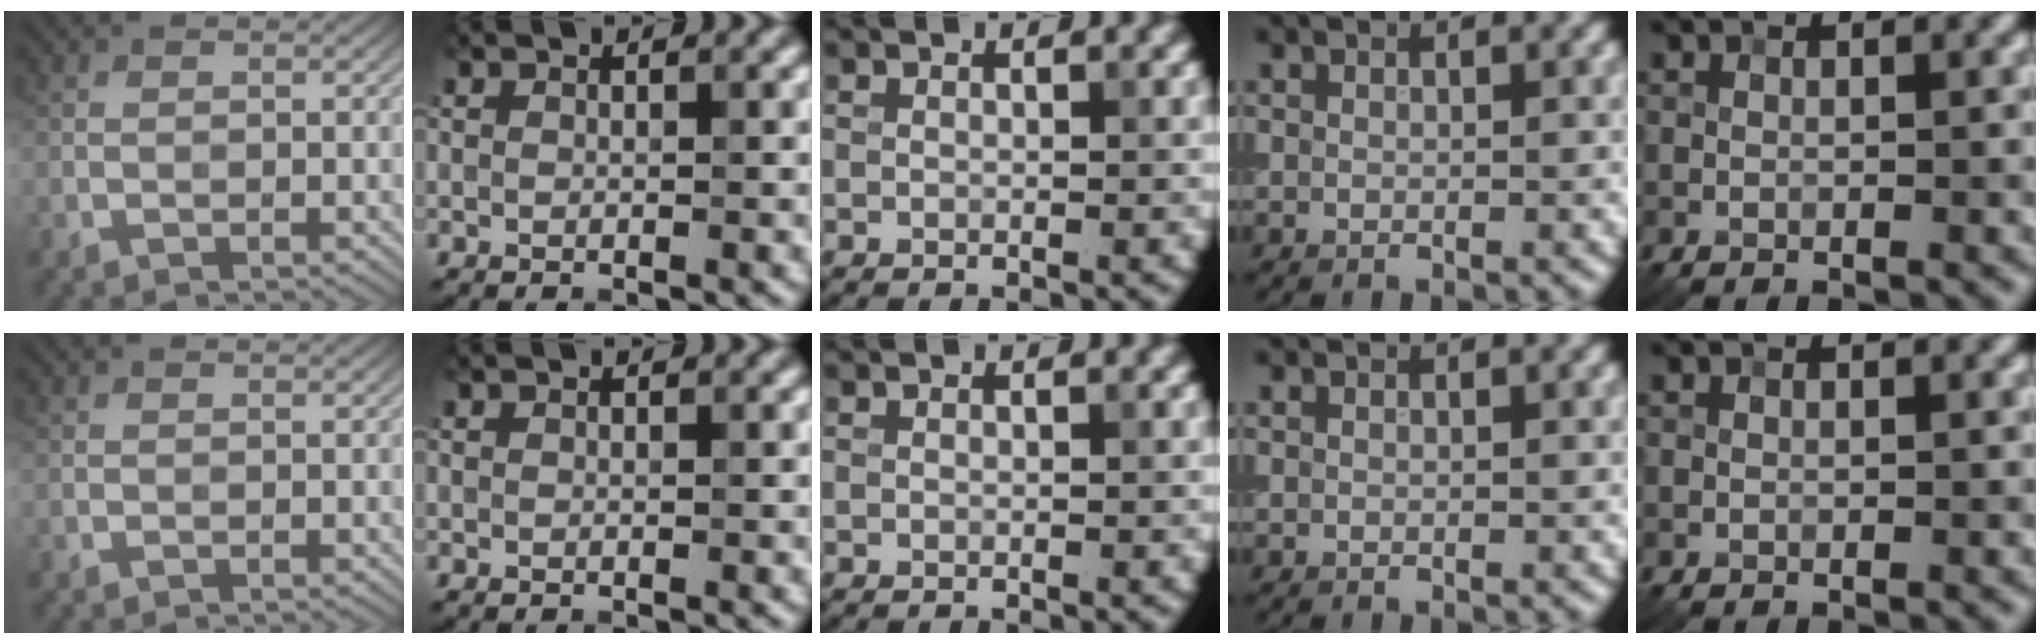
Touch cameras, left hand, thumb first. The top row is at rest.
{}